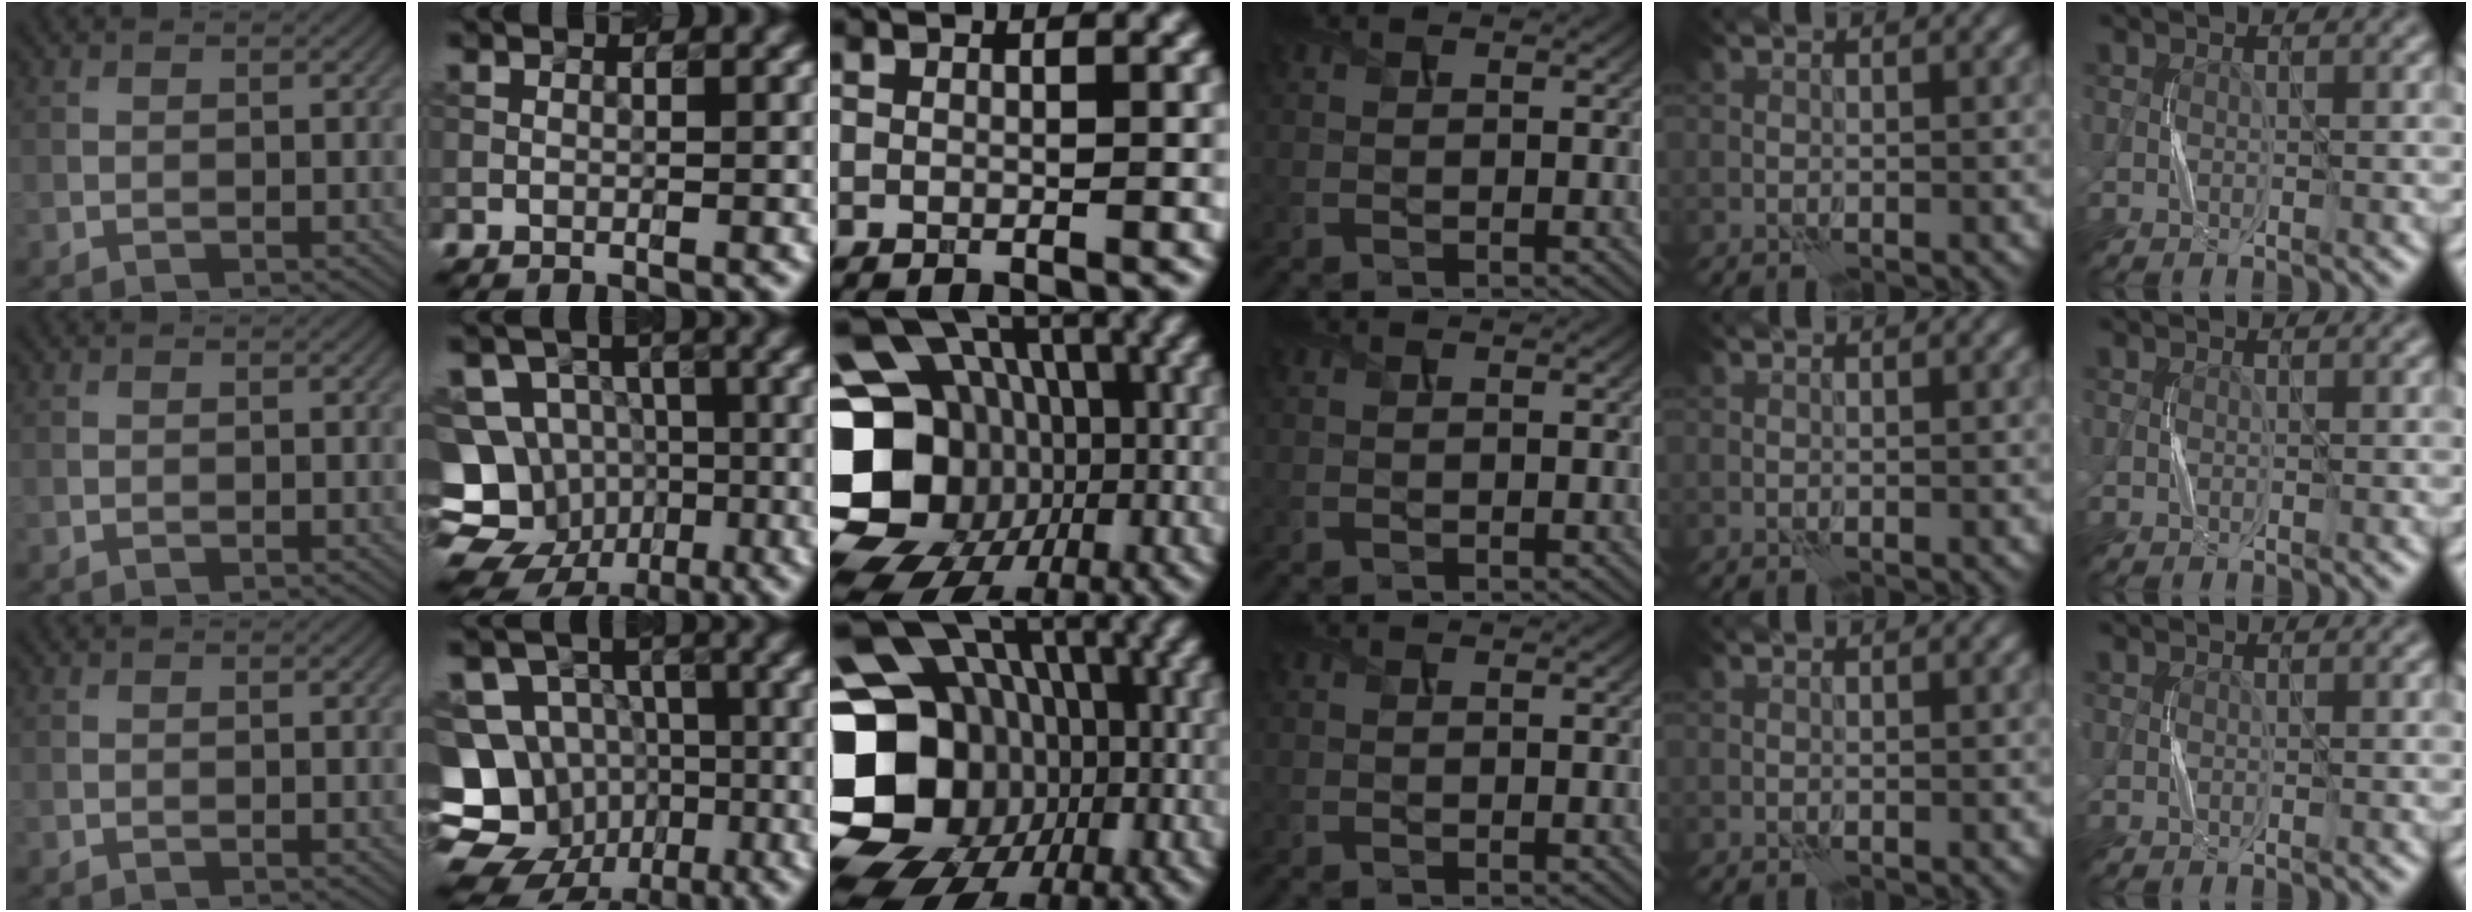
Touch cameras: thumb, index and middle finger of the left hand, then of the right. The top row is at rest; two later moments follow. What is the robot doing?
{"motion": "press", "object": "button"}